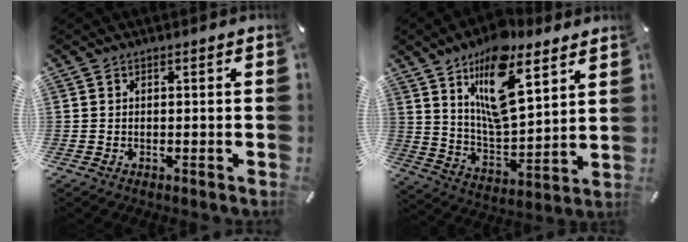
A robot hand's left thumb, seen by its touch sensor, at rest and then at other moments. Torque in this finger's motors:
{"motor_torque": [2.61, 2.40, 0.65, -0.61, 0.25]}